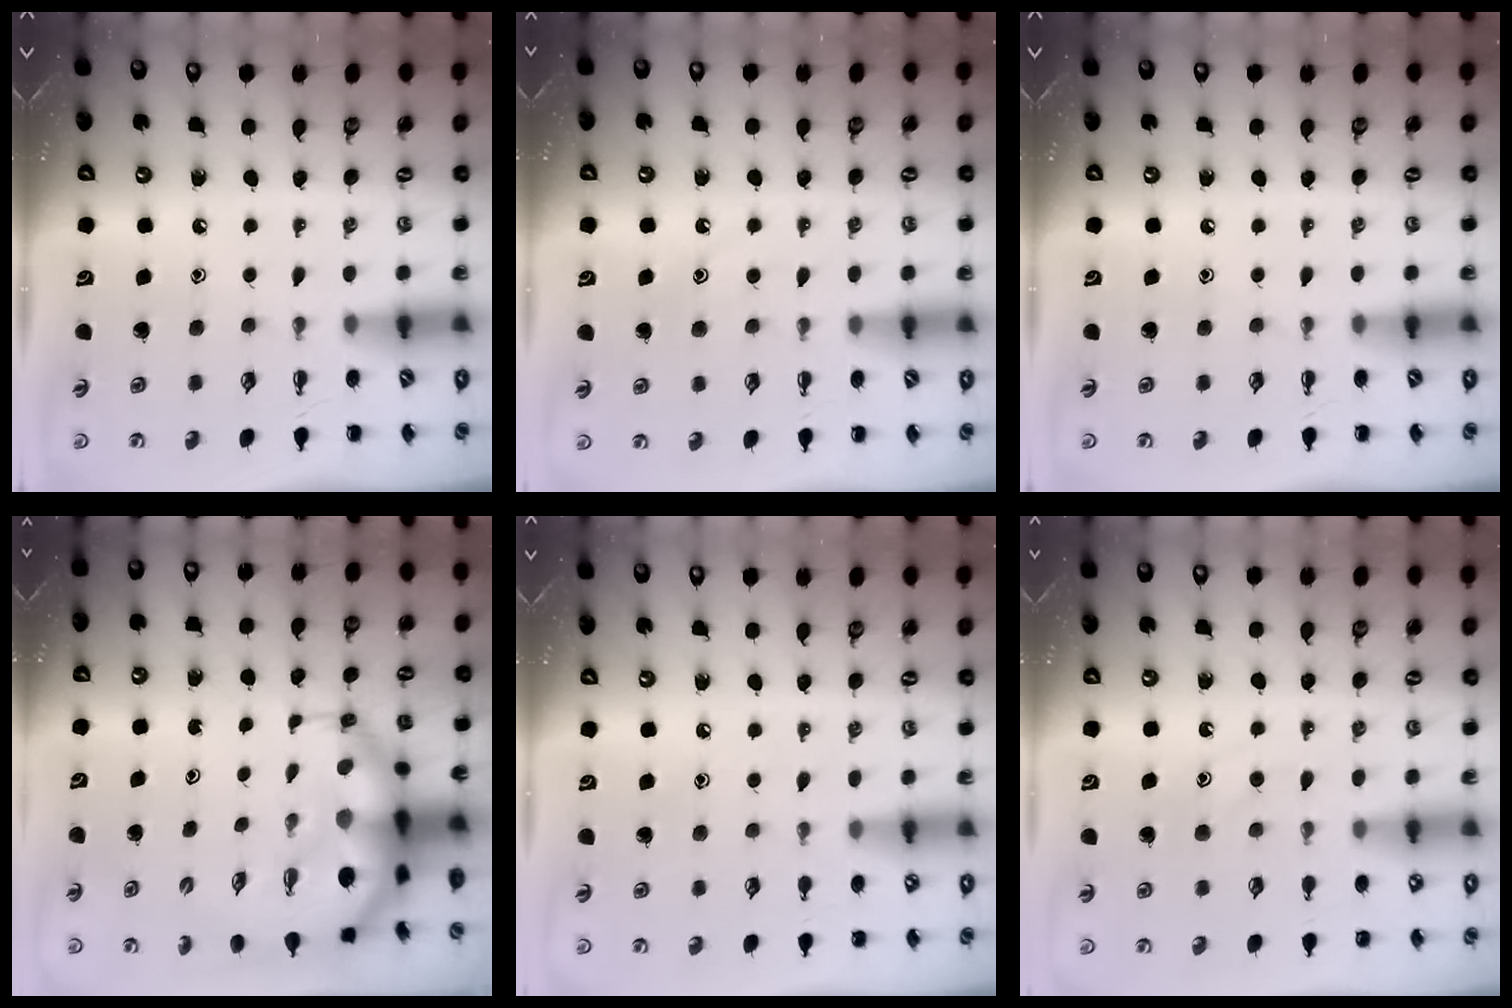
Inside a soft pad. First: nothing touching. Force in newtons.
{"total": 9.5, "press": 9.5, "slide": 1.3}
{"total": 0.0}
{"total": 8.8, "press": 8.5, "slide": 2.3}
{"total": 7.3, "press": 6.9, "slide": 2.4}
{"total": 10.5, "press": 10.4, "slide": 1.1}